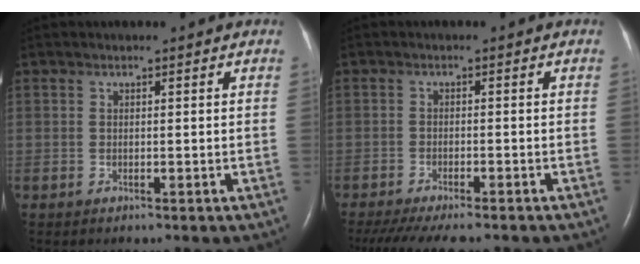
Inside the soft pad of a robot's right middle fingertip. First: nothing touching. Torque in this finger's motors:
{"motor_torque": [0.85, -0.84, 0.08, 0.04]}